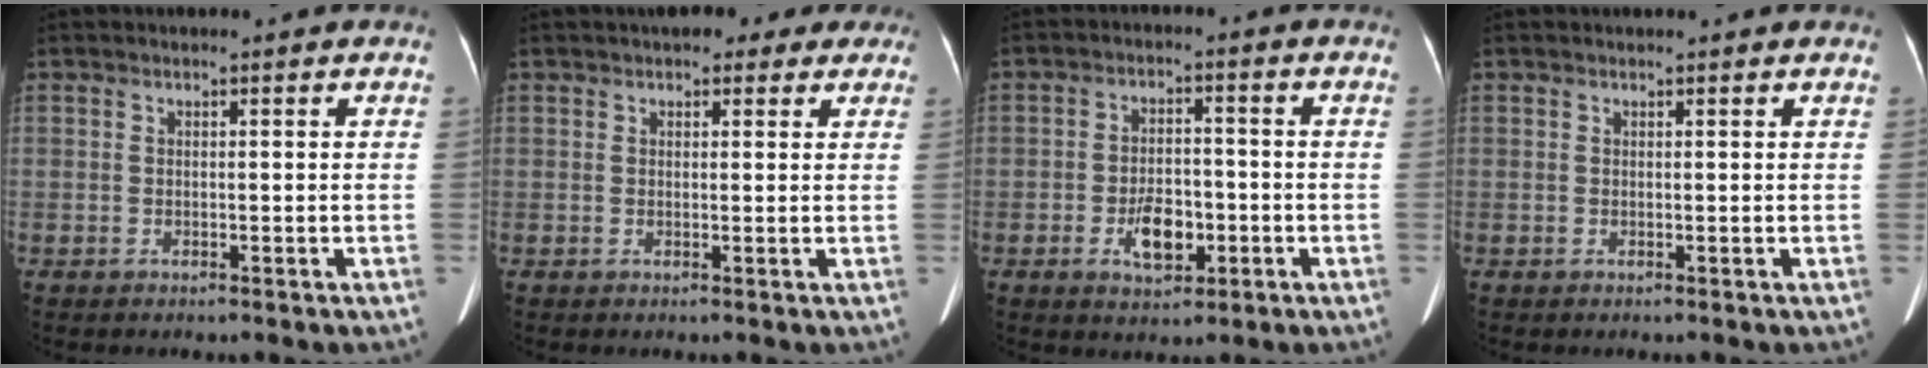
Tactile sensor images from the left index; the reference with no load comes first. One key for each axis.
{"total": 5.8, "fx": 4.3, "fy": 2.9, "fz": 2.7, "tx": -0.017, "ty": 0.026, "tz": 0.052}
{"total": 6.1, "fx": -2.2, "fy": 3.3, "fz": 4.7, "tx": -0.089, "ty": 0.004, "tz": -0.032}
{"total": 1.1, "fx": 1.1, "fy": 0.0, "fz": 0.2, "tx": -0.009, "ty": 0.010, "tz": 0.012}